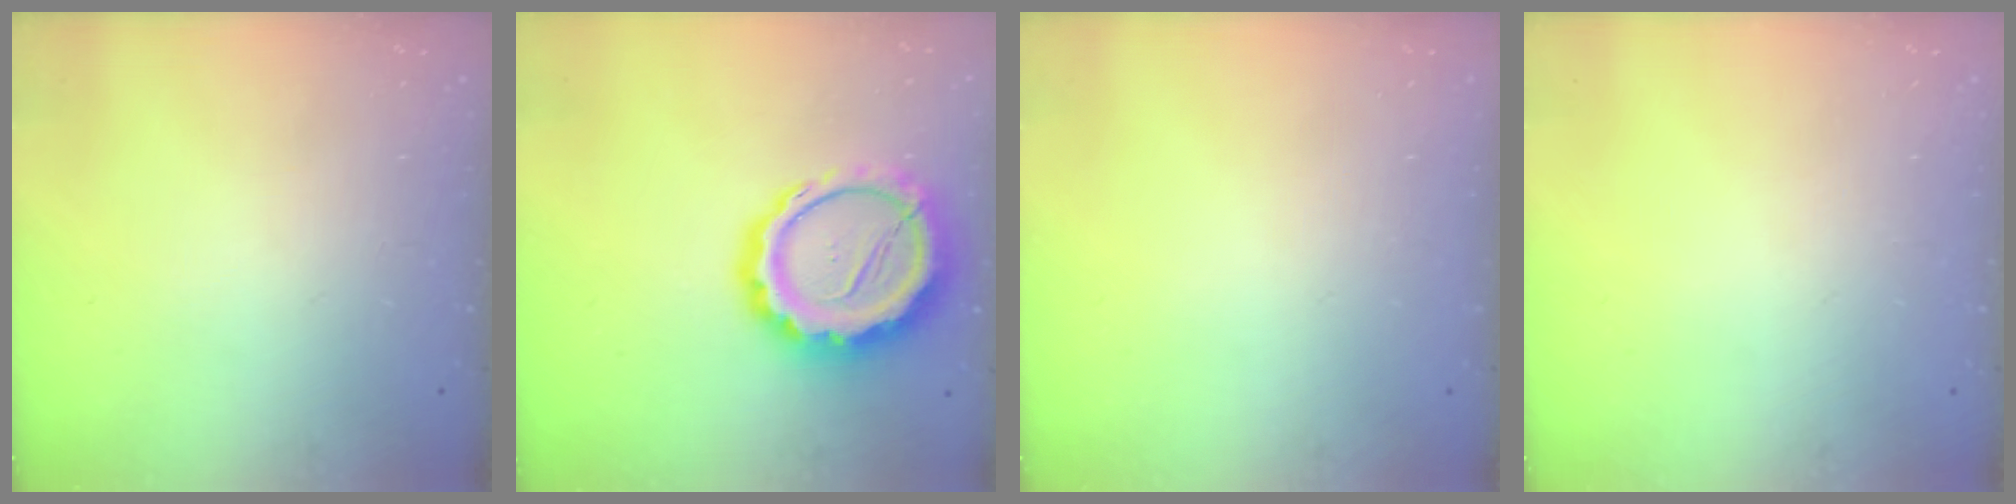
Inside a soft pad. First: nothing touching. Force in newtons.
{"total": 16.7, "press": 16.5, "slide": 2.9}
{"total": 0.0}
{"total": 0.0}